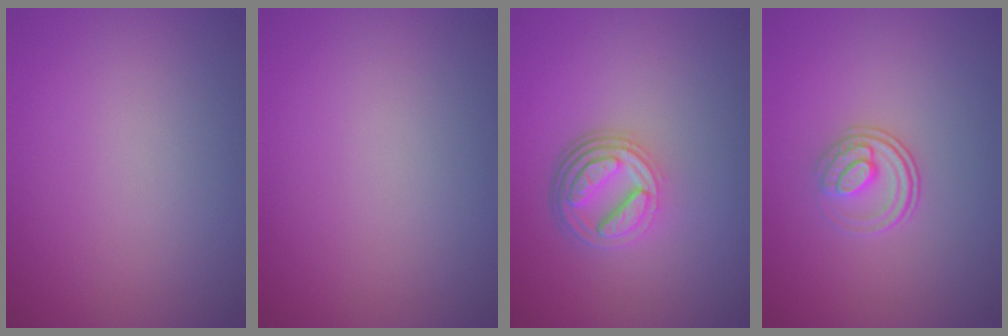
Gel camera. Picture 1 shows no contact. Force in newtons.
{"total": 0.0}
{"total": 4.9, "press": 3.5, "slide": 3.4}
{"total": 2.3, "press": 1.7, "slide": 1.5}